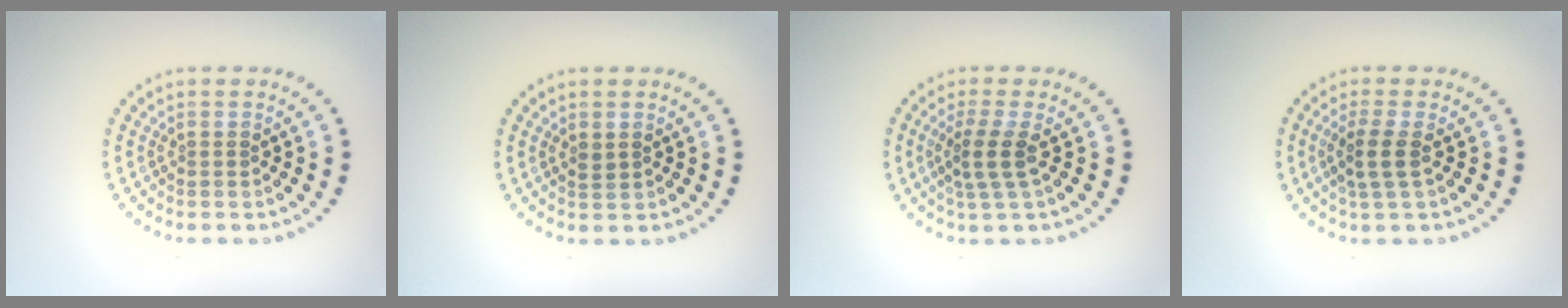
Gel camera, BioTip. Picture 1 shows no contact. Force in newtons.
{"total": 0.7, "press": 0.7, "slide": 0.2}
{"total": 2.5, "press": 1.9, "slide": 1.7}
{"total": 2.2, "press": 1.9, "slide": 1.2}